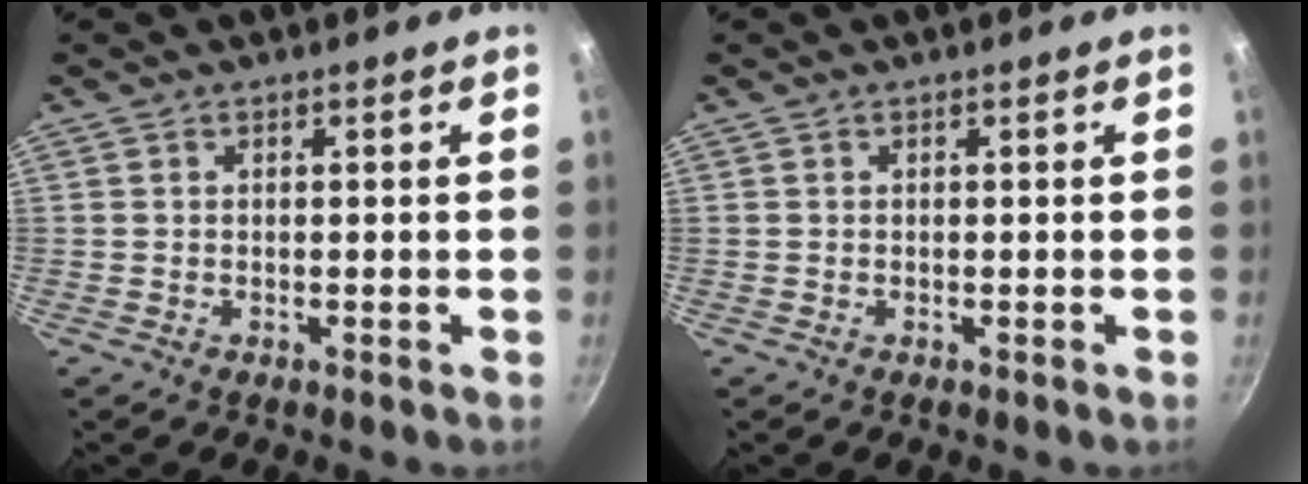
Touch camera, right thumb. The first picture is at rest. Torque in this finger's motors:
{"motor_torque": [-0.02, 0.02, -0.09, 0.03, 0.01]}